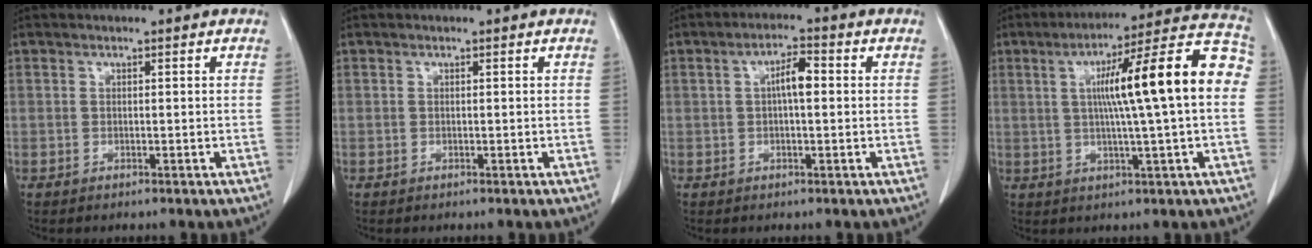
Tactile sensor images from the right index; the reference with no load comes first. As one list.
[{"total": 0.0}, {"total": 4.0, "force": [0.4, 1.0, 3.8], "torque": [-0.067, 0.010, 0.003]}, {"total": 16.5, "force": [1.7, 0.6, 16.4], "torque": [-0.233, 0.031, 0.019]}]